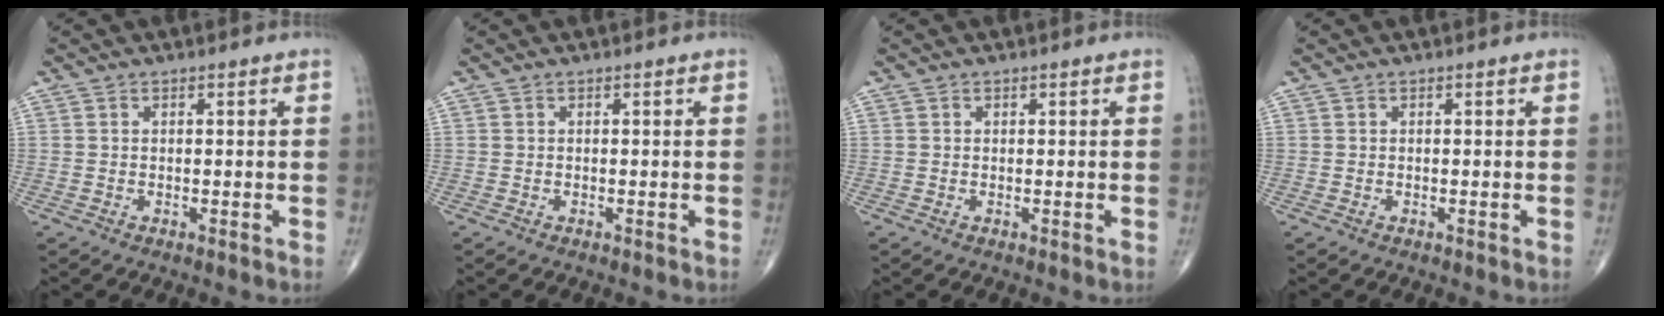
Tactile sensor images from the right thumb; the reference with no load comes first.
{"total": 0.0}
{"total": 0.0}
{"total": 0.0}